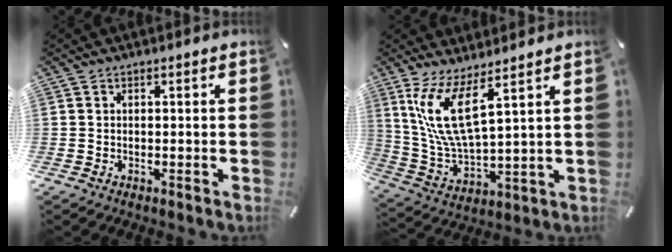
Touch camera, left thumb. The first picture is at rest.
{"total": 12.8, "force": [6.7, 3.8, 10.2], "torque": [-0.238, -0.026, 0.119]}